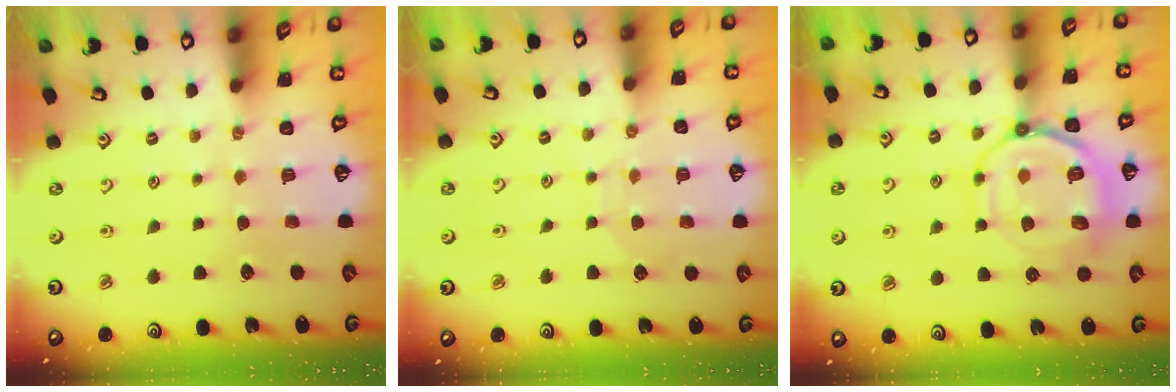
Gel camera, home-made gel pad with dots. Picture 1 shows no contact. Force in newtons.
{"total": 5.1, "press": 5.1, "slide": 0.5}
{"total": 13.7, "press": 13.6, "slide": 1.5}